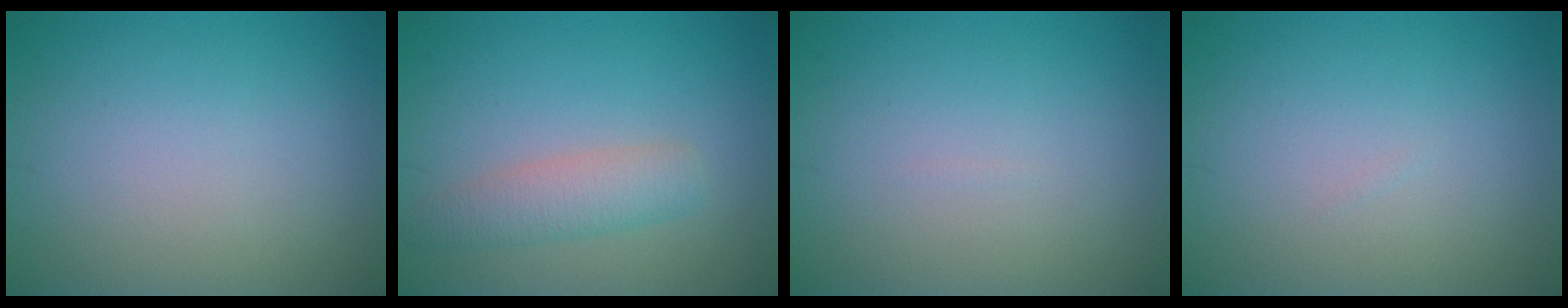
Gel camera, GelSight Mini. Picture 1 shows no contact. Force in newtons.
{"total": 3.0, "press": 3.0, "slide": 0.1}
{"total": 0.0}
{"total": 0.0}